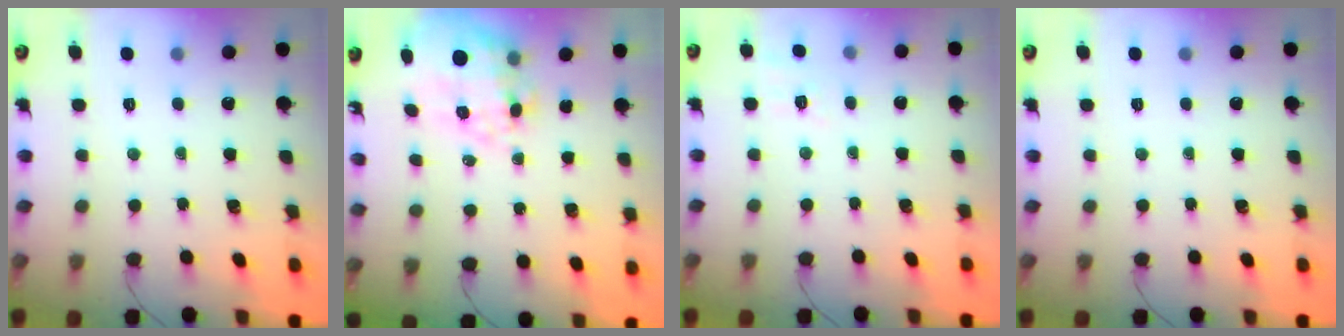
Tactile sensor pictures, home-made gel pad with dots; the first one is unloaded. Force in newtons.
{"total": 13.0, "press": 12.7, "slide": 2.7}
{"total": 8.0, "press": 7.8, "slide": 2.1}
{"total": 0.0}